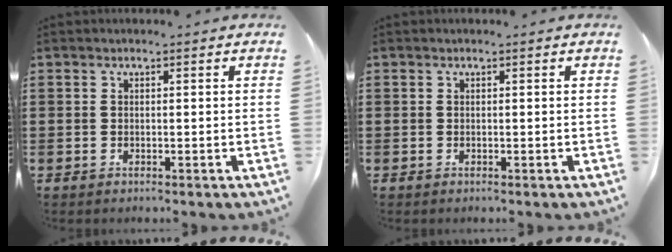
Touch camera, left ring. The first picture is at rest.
{"total": 0.0}